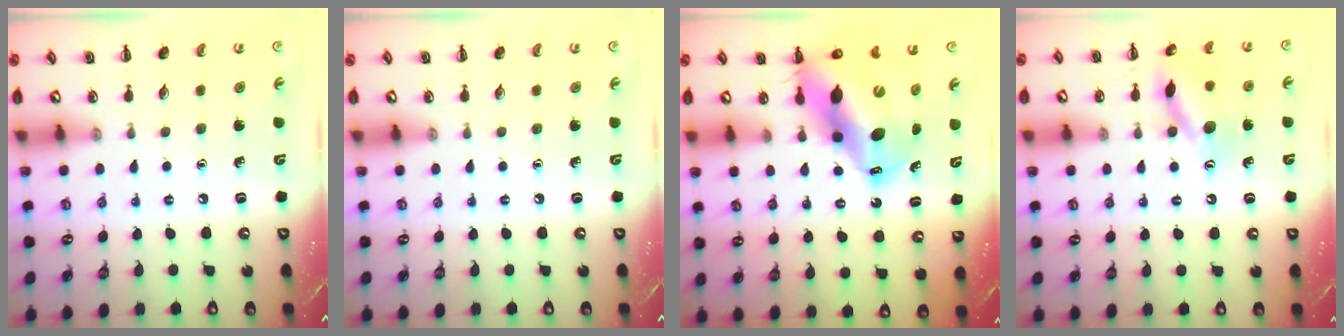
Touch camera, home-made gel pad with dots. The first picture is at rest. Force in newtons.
{"total": 0.0}
{"total": 16.4, "press": 15.7, "slide": 4.8}
{"total": 12.8, "press": 12.8, "slide": 1.2}